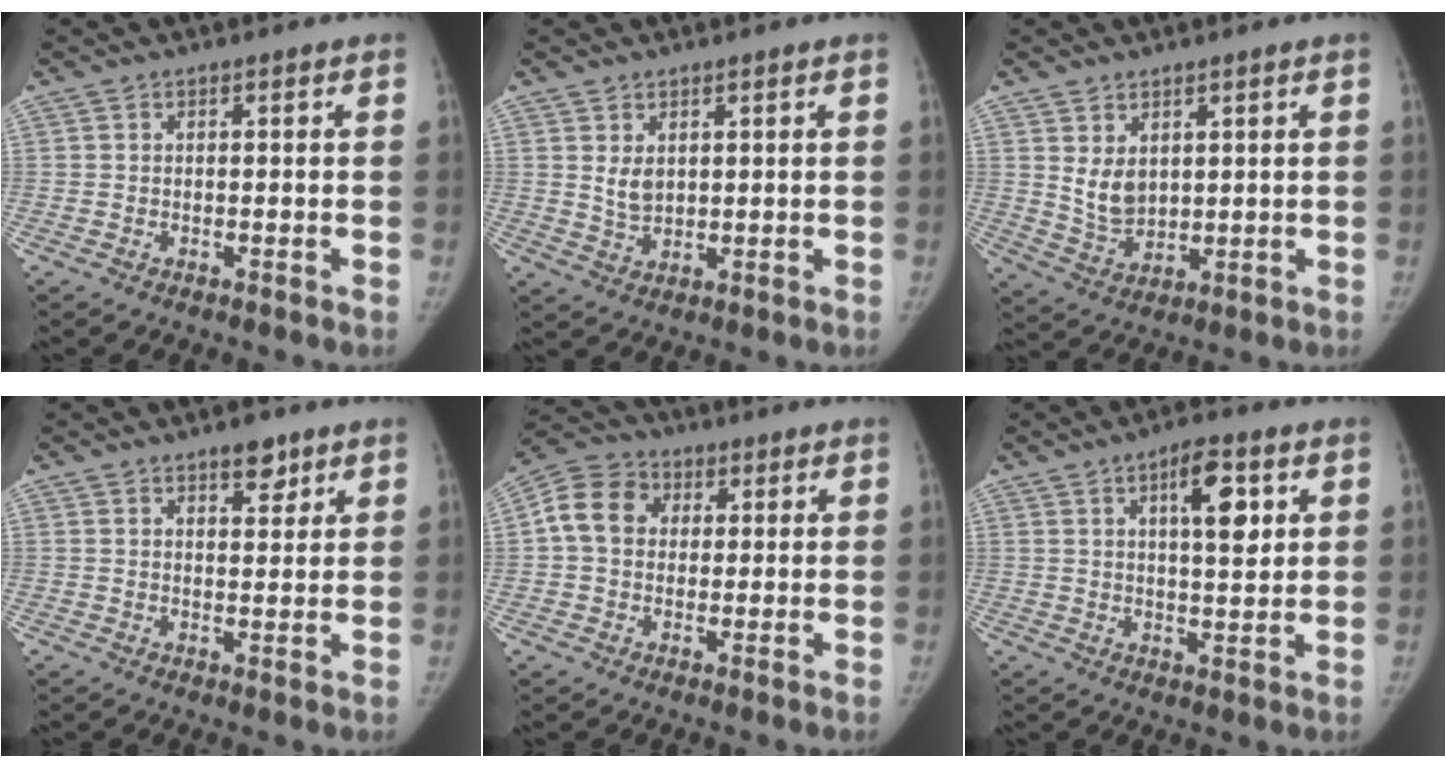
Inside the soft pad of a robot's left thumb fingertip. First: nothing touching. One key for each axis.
{"total": 3.7, "fx": 1.3, "fy": 2.4, "fz": 2.4, "tx": -0.033, "ty": -0.016, "tz": 0.034}
{"total": 6.0, "fx": 2.2, "fy": 4.1, "fz": 3.8, "tx": -0.052, "ty": -0.024, "tz": 0.055}
{"total": 4.4, "fx": 3.0, "fy": 2.2, "fz": 2.5, "tx": -0.013, "ty": -0.017, "tz": 0.043}
{"total": 9.9, "fx": 1.8, "fy": 8.2, "fz": 5.2, "tx": -0.078, "ty": 0.018, "tz": 0.021}
{"total": 8.7, "fx": 3.3, "fy": 3.3, "fz": 7.4, "tx": -0.093, "ty": -0.014, "tz": 0.049}